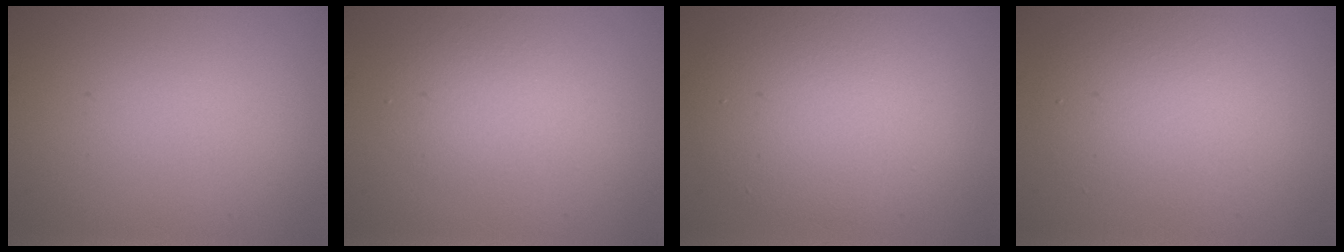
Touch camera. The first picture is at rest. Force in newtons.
{"total": 2.8, "press": 2.8, "slide": 0.1}
{"total": 7.3, "press": 7.3, "slide": 0.1}
{"total": 4.8, "press": 4.8, "slide": 0.2}